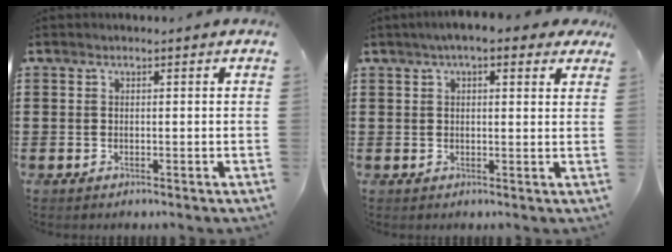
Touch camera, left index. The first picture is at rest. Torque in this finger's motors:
{"motor_torque": [1.57, -0.57, 0.71, 0.16]}